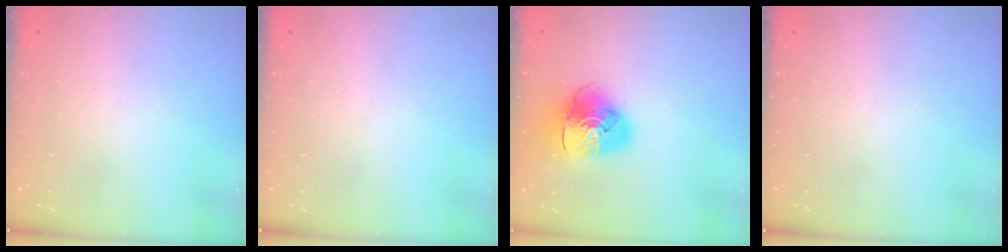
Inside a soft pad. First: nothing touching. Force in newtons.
{"total": 0.0}
{"total": 10.6, "press": 10.5, "slide": 1.2}
{"total": 0.0}